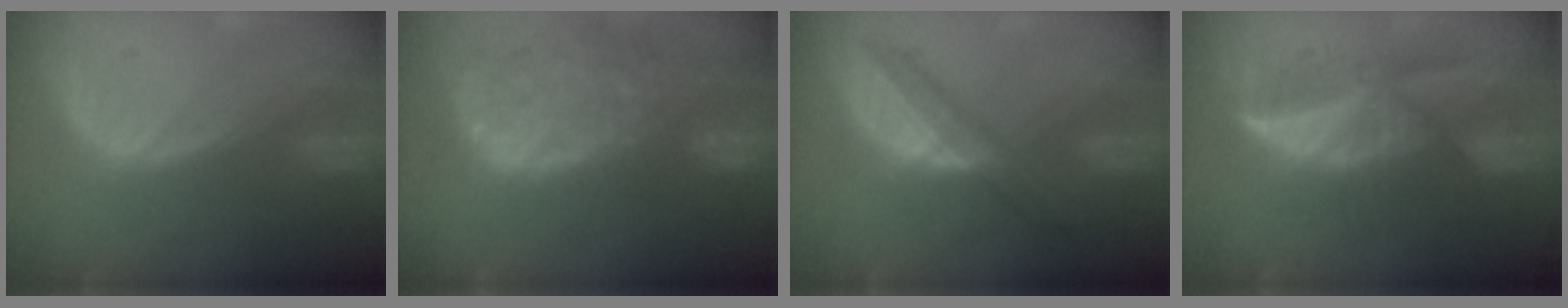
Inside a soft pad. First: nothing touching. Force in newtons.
{"total": 14.1, "press": 11.6, "slide": 8.0}
{"total": 5.7, "press": 5.5, "slide": 1.3}
{"total": 6.5, "press": 6.4, "slide": 0.8}